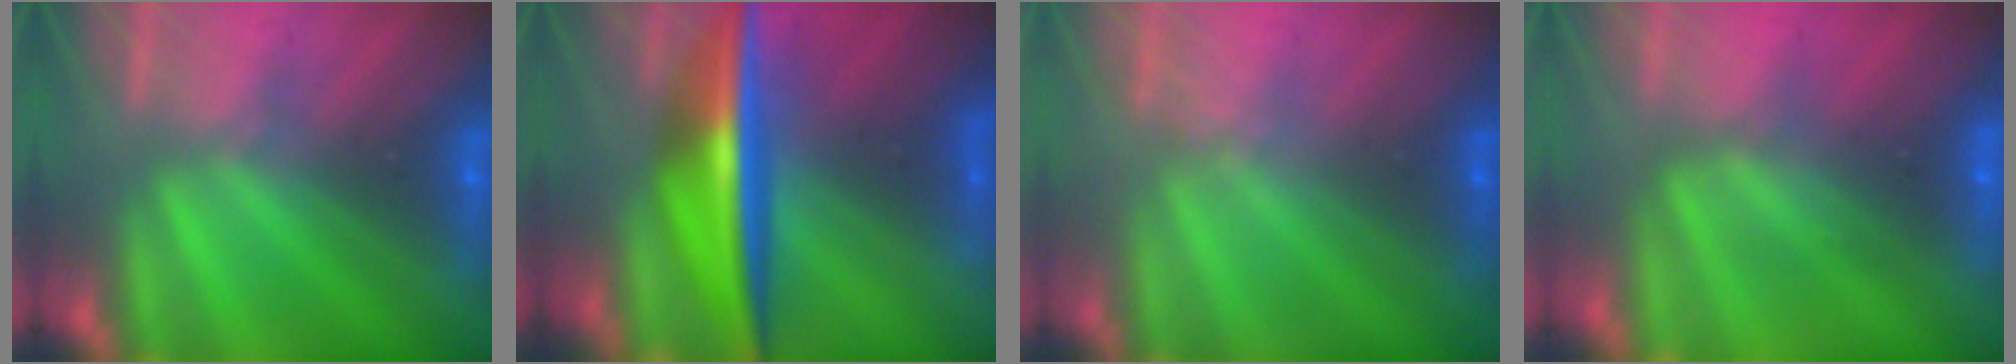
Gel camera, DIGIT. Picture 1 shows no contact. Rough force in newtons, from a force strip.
{"total": 7.7}
{"total": 1.3}
{"total": 2.5}